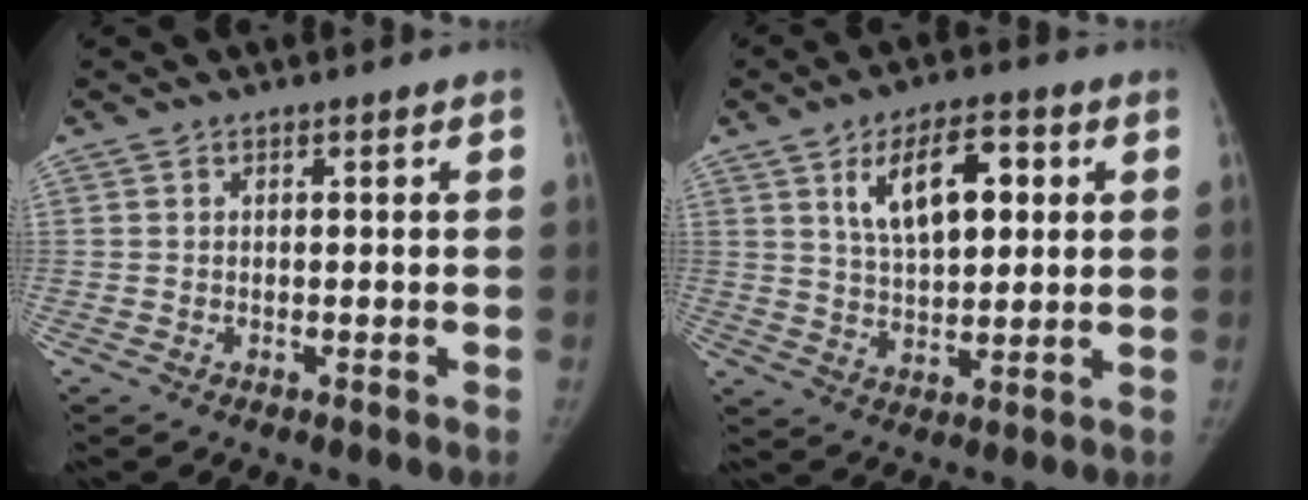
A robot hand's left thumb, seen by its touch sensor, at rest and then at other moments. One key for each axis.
{"total": 11.7, "fx": 3.9, "fy": 5.8, "fz": 9.3, "tx": -0.128, "ty": -0.008, "tz": 0.069}